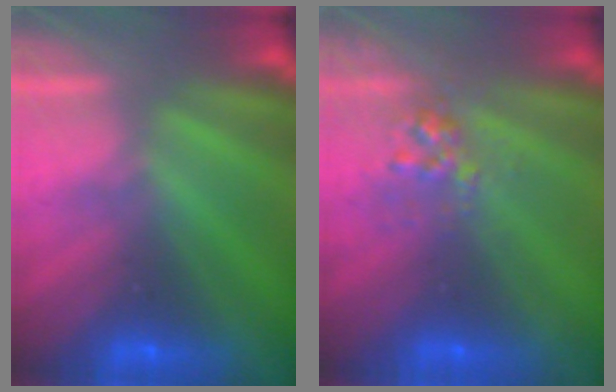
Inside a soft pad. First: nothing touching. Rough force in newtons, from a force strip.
{"total": 2.9}